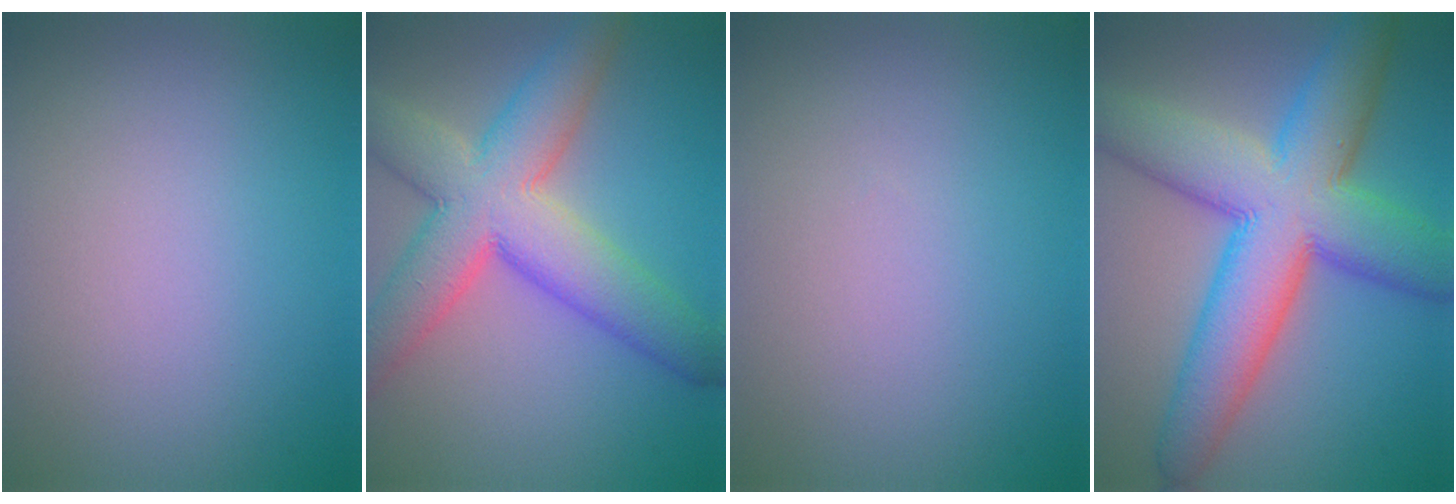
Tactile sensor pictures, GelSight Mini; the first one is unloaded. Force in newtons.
{"total": 10.0, "press": 10.0, "slide": 0.6}
{"total": 0.0}
{"total": 12.6, "press": 12.6, "slide": 0.3}